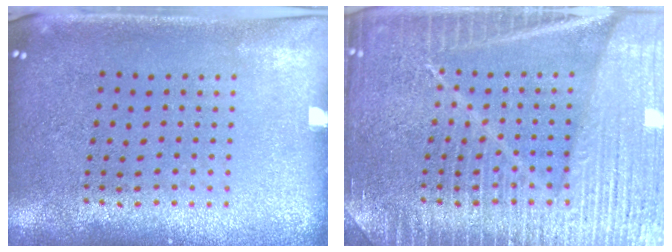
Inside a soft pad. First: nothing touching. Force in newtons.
{"total": 6.8, "press": 6.7, "slide": 1.0}